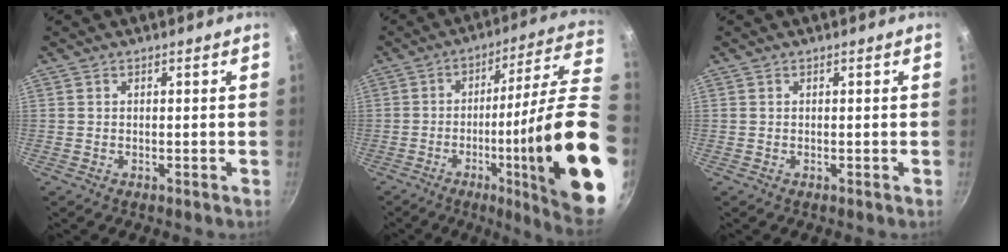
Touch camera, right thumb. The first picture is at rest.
{"total": 27.6, "force": [-6.8, 3.7, 26.5], "torque": [-0.356, 0.019, -0.104]}
{"total": 0.0}